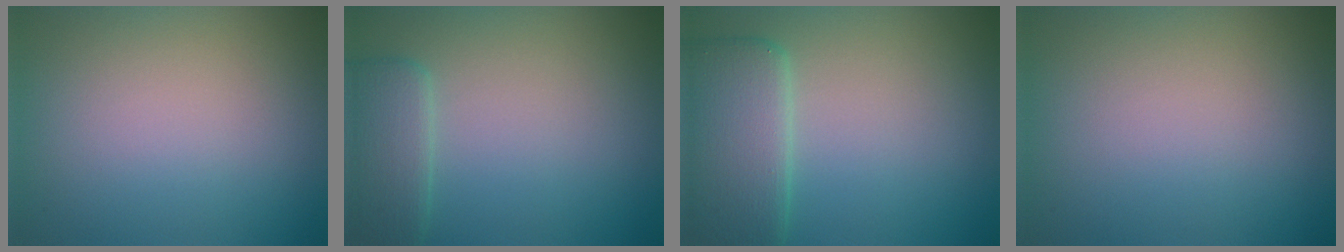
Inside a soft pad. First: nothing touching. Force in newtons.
{"total": 2.9, "press": 2.8, "slide": 0.2}
{"total": 5.4, "press": 5.4, "slide": 0.1}
{"total": 0.0}